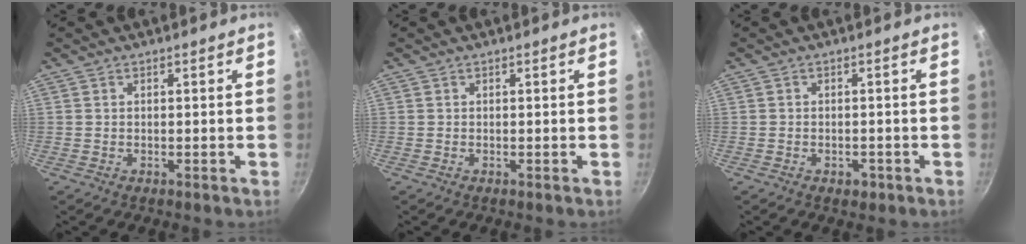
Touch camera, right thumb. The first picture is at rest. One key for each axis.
{"total": 0.0}
{"total": 1.8, "fx": -0.9, "fy": 1.2, "fz": 0.9, "tx": -0.009, "ty": 0.003, "tz": -0.011}